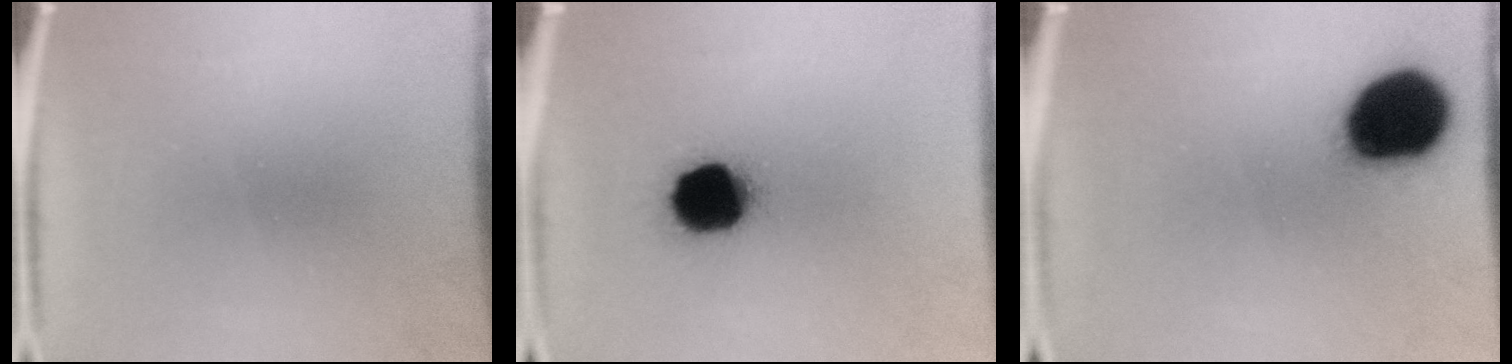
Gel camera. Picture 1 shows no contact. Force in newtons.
{"total": 14.2}
{"total": 17.0}